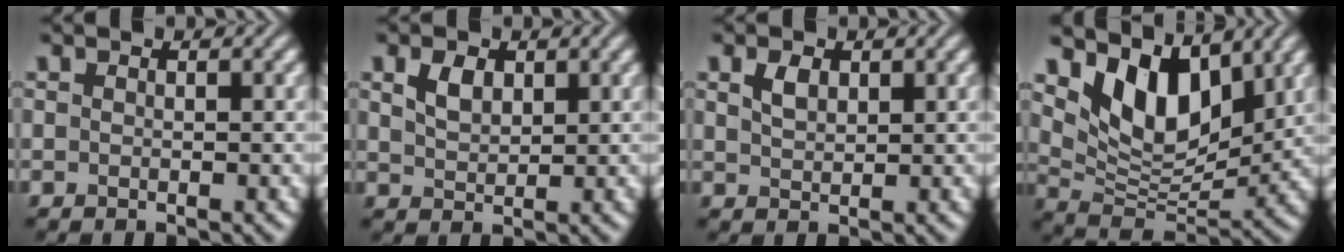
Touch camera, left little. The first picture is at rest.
{"total": 2.2, "force": [1.1, 1.4, 1.4], "torque": [-0.032, 0.002, 0.025]}
{"total": 1.7, "force": [0.9, 1.0, 1.1], "torque": [-0.023, 0.002, 0.021]}
{"total": 7.8, "force": [4.5, 4.1, 5.0], "torque": [-0.092, -0.013, 0.080]}